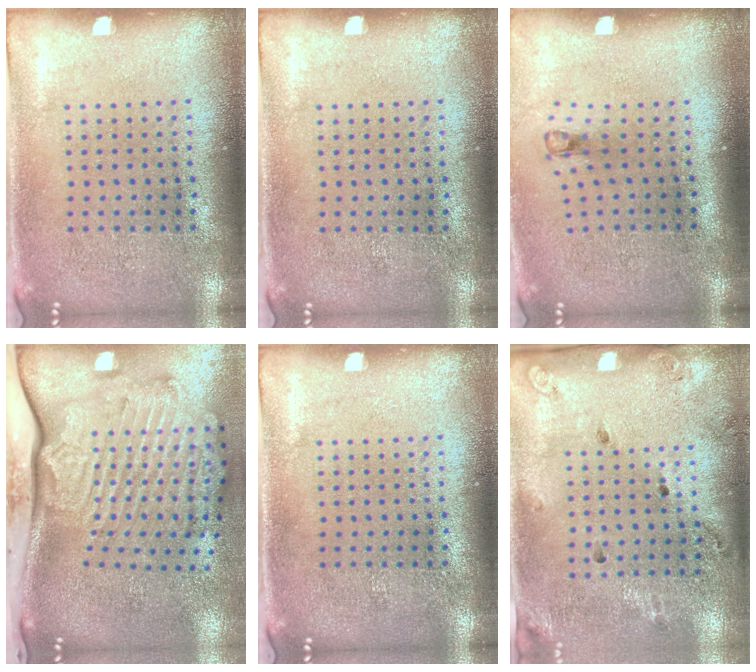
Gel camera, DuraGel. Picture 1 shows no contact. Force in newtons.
{"total": 0.0}
{"total": 0.8, "press": 0.4, "slide": 0.7}
{"total": 3.5, "press": 2.5, "slide": 2.5}
{"total": 0.0}
{"total": 1.8, "press": 1.2, "slide": 1.3}